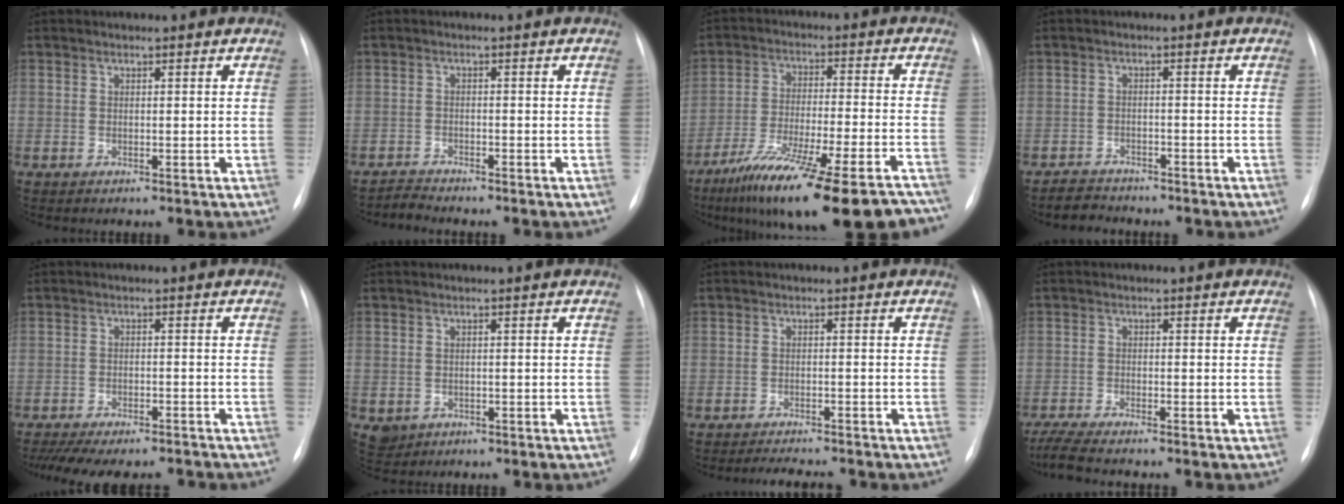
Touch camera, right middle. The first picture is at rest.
{"total": 1.8, "force": [-1.7, -0.1, -0.5], "torque": [0.010, -0.010, -0.032]}
{"total": 23.5, "force": [-18.5, 2.7, 14.3], "torque": [-0.179, -0.019, -0.282]}
{"total": 3.3, "force": [-3.0, 1.2, -0.2], "torque": [-0.003, -0.005, -0.053]}
{"total": 13.9, "force": [-12.3, 3.5, 5.4], "torque": [-0.116, -0.006, -0.165]}
{"total": 2.4, "force": [-0.9, 2.2, 0.6], "torque": [-0.009, 0.002, -0.003]}
{"total": 4.5, "force": [-4.2, 0.8, 1.5], "torque": [-0.021, -0.008, -0.061]}
{"total": 6.0, "force": [-5.3, 0.2, 2.8], "torque": [-0.052, -0.014, -0.090]}